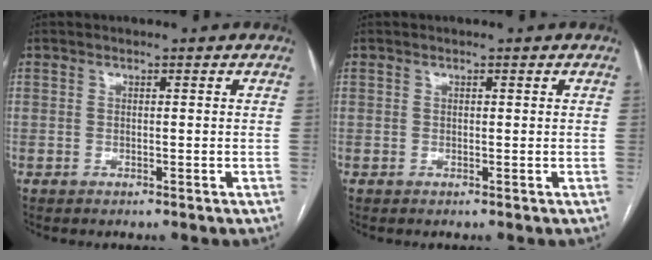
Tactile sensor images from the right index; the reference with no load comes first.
{"total": 0.0}